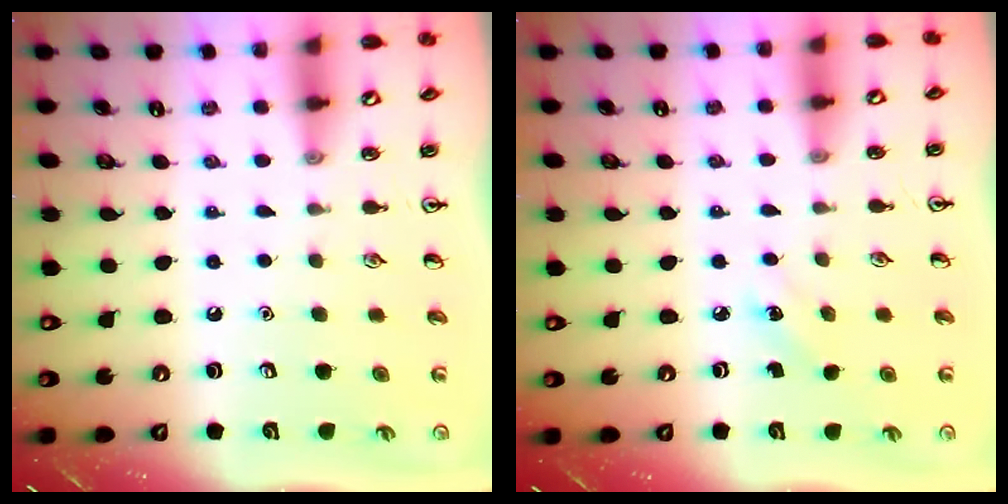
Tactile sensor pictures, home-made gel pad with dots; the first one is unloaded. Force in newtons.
{"total": 3.1, "press": 2.9, "slide": 1.1}